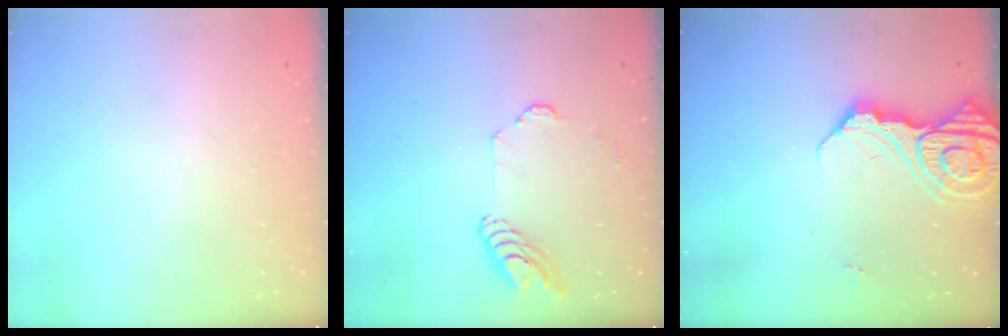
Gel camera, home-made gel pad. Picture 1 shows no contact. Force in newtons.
{"total": 9.8, "press": 9.7, "slide": 0.7}
{"total": 13.1, "press": 13.1, "slide": 1.4}